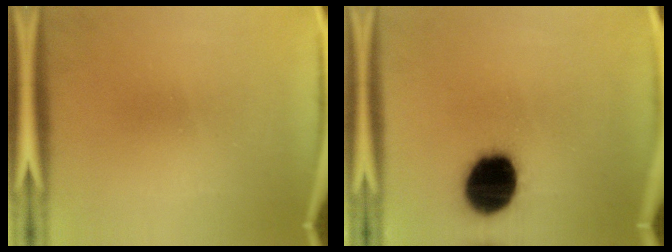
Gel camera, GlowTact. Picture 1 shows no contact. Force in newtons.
{"total": 19.3}